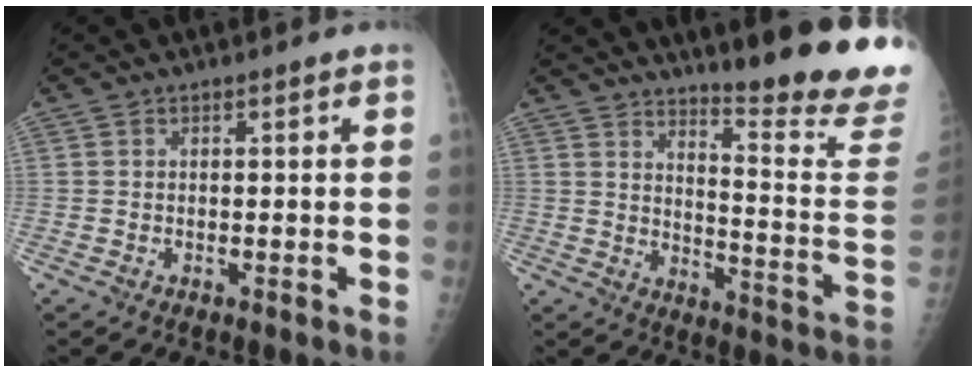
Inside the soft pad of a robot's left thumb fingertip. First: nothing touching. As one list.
[{"total": 20.4, "force": [17.1, 0.8, 11.0], "torque": [-0.128, -0.175, 0.218]}]